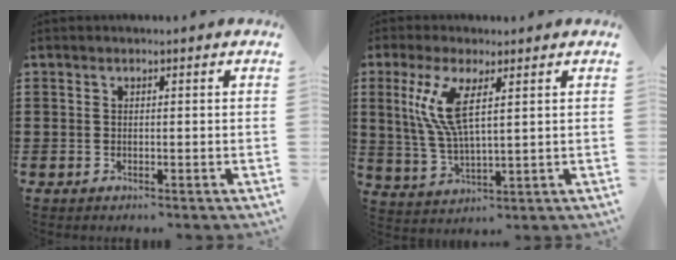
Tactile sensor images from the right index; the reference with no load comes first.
{"total": 8.4, "force": [2.8, 2.5, 7.5], "torque": [-0.173, -0.004, 0.042]}